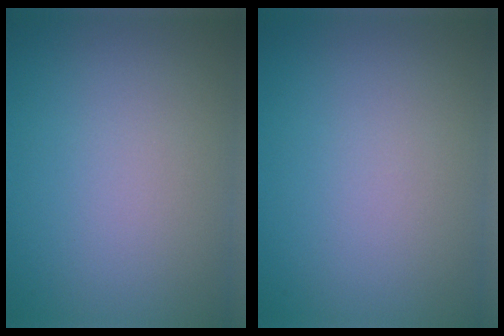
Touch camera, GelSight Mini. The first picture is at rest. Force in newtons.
{"total": 0.0}